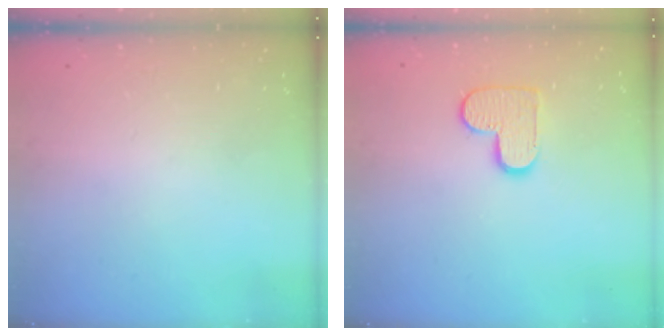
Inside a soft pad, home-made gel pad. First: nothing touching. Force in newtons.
{"total": 9.6, "press": 9.6, "slide": 0.6}